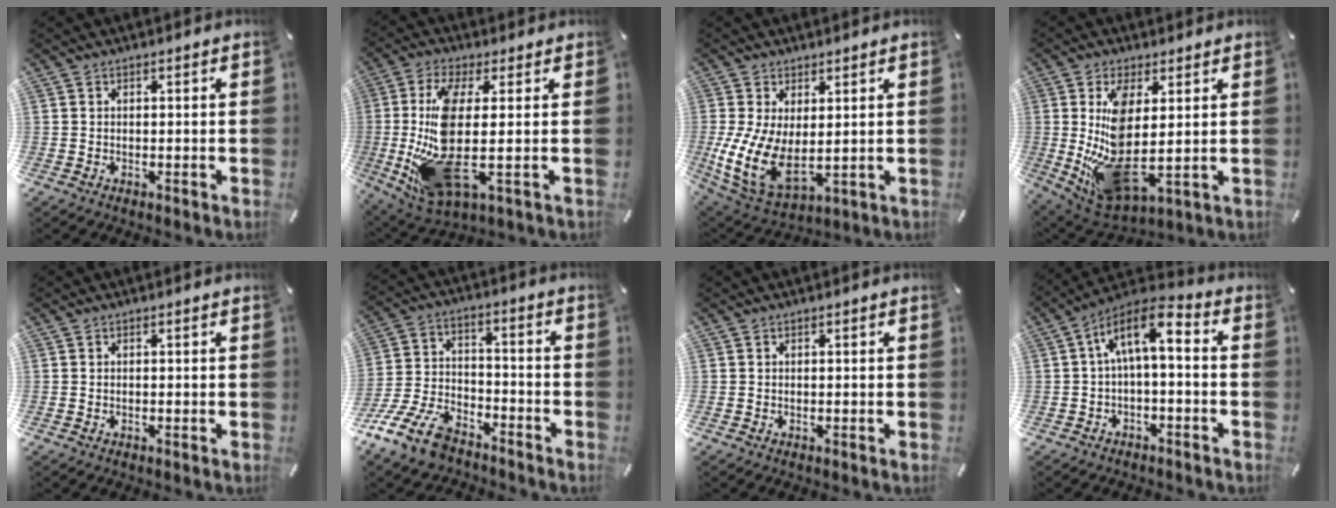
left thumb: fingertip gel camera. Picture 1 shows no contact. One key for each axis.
{"total": 16.0, "fx": 1.0, "fy": 5.2, "fz": 15.1, "tx": -0.337, "ty": -0.027, "tz": 0.018}
{"total": 12.7, "fx": 0.3, "fy": 7.2, "fz": 10.4, "tx": -0.228, "ty": -0.023, "tz": 0.012}
{"total": 14.3, "fx": 2.2, "fy": 5.9, "fz": 12.8, "tx": -0.270, "ty": -0.026, "tz": 0.043}
{"total": 0.0}
{"total": 14.0, "fx": -10.2, "fy": 6.5, "fz": 6.9, "tx": -0.136, "ty": 0.057, "tz": -0.188}
{"total": 0.0}
{"total": 9.5, "fx": 1.1, "fy": 4.1, "fz": 8.5, "tx": -0.156, "ty": 0.000, "tz": 0.019}